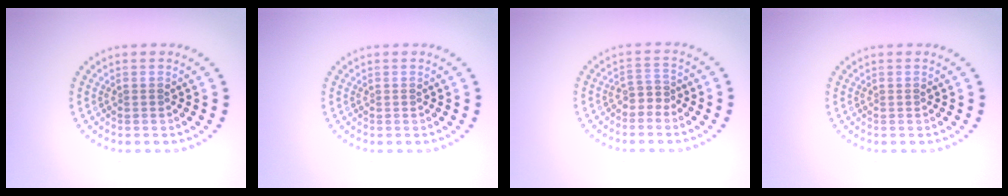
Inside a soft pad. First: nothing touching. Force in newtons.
{"total": 0.0}
{"total": 1.5, "press": 1.2, "slide": 0.9}
{"total": 0.0}